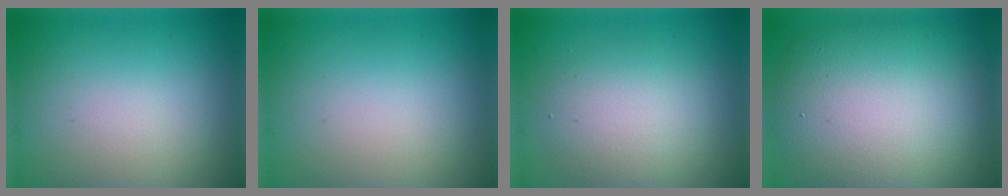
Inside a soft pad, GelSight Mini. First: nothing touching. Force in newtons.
{"total": 0.0}
{"total": 3.9, "press": 3.9, "slide": 0.1}
{"total": 11.5, "press": 11.4, "slide": 0.7}